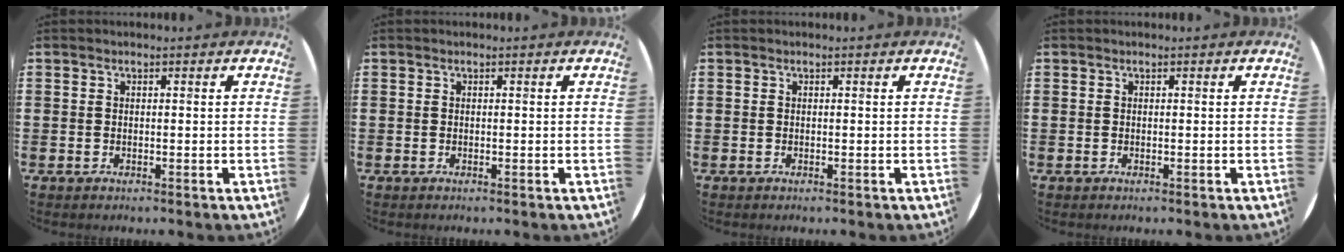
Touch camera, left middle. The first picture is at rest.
{"total": 0.0}
{"total": 0.0}
{"total": 0.0}